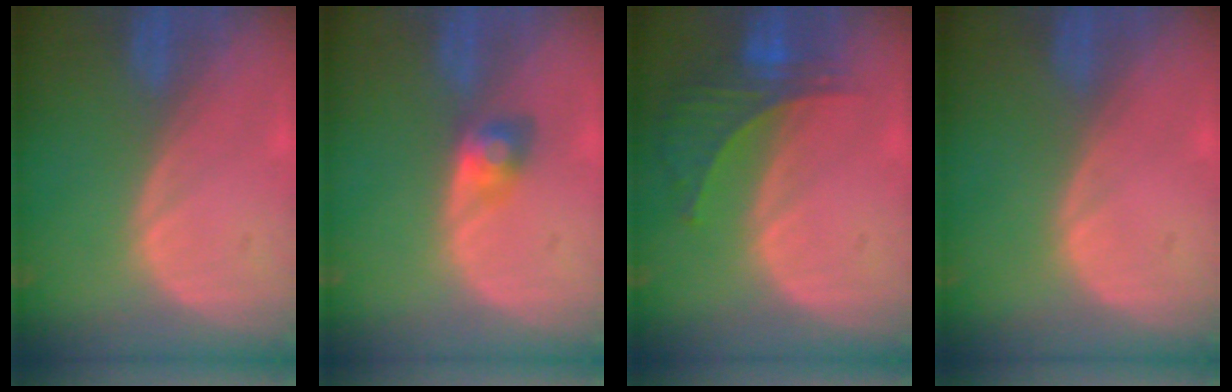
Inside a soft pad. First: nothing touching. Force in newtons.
{"total": 2.7, "press": 2.7, "slide": 0.0}
{"total": 6.2, "press": 5.8, "slide": 2.2}
{"total": 0.0}